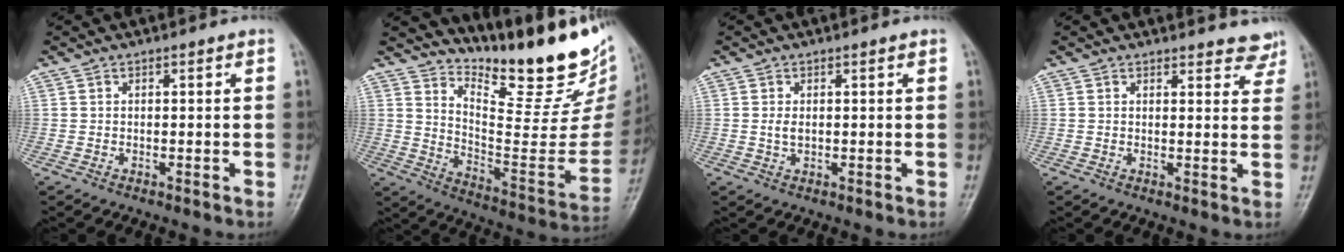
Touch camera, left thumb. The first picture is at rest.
{"total": 23.9, "force": [18.9, 7.3, 12.6], "torque": [-0.143, -0.145, 0.273]}
{"total": 1.8, "force": [0.4, 0.9, 1.5], "torque": [-0.028, 0.001, 0.011]}
{"total": 5.0, "force": [4.6, 1.7, 0.6], "torque": [0.024, -0.029, 0.035]}